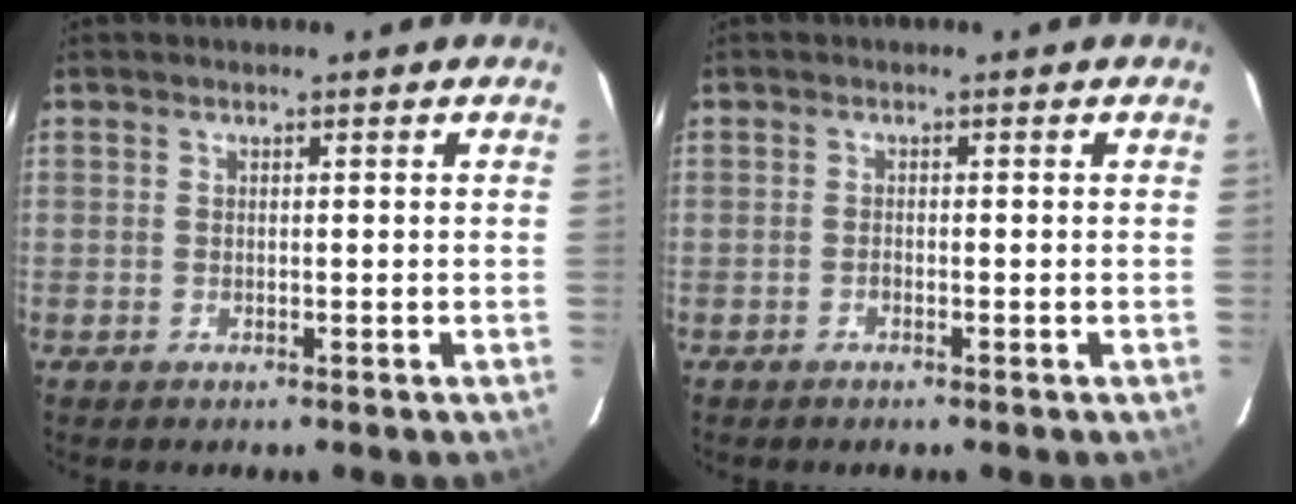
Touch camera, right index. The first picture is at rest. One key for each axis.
{"total": 0.5, "fx": -0.5, "fy": 0.2, "fz": 0.1, "tx": -0.001, "ty": 0.003, "tz": -0.008}